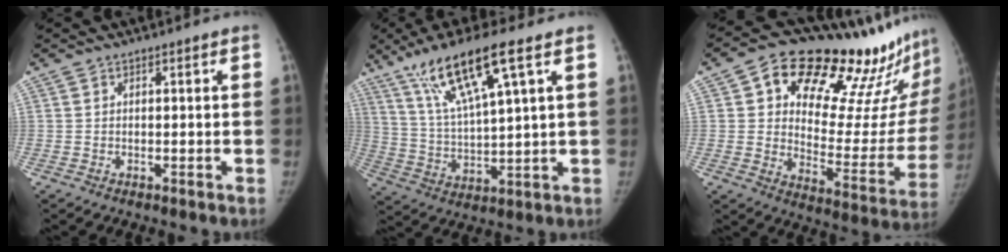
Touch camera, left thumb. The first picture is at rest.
{"total": 14.8, "force": [8.3, 2.1, 12.1], "torque": [-0.236, -0.026, 0.164]}
{"total": 29.4, "force": [20.6, 10.8, 18.0], "torque": [-0.218, -0.080, 0.290]}